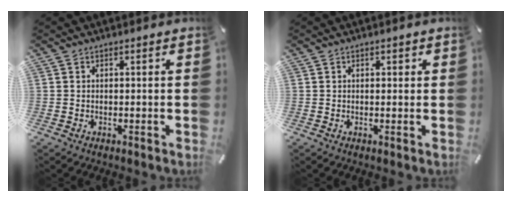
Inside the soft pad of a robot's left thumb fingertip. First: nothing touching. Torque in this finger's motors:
{"motor_torque": [-0.10, -0.34, -0.02, 0.07, -0.02]}